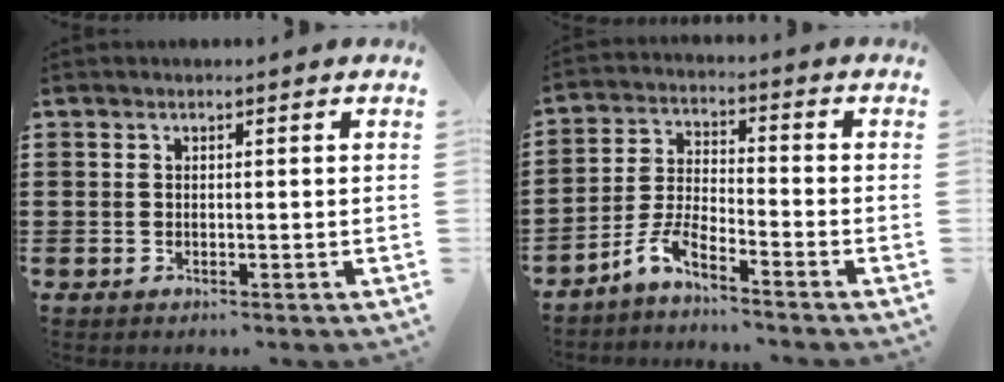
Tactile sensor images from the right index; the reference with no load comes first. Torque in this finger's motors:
{"motor_torque": [-0.02, 0.27, 0.03, 0.07]}